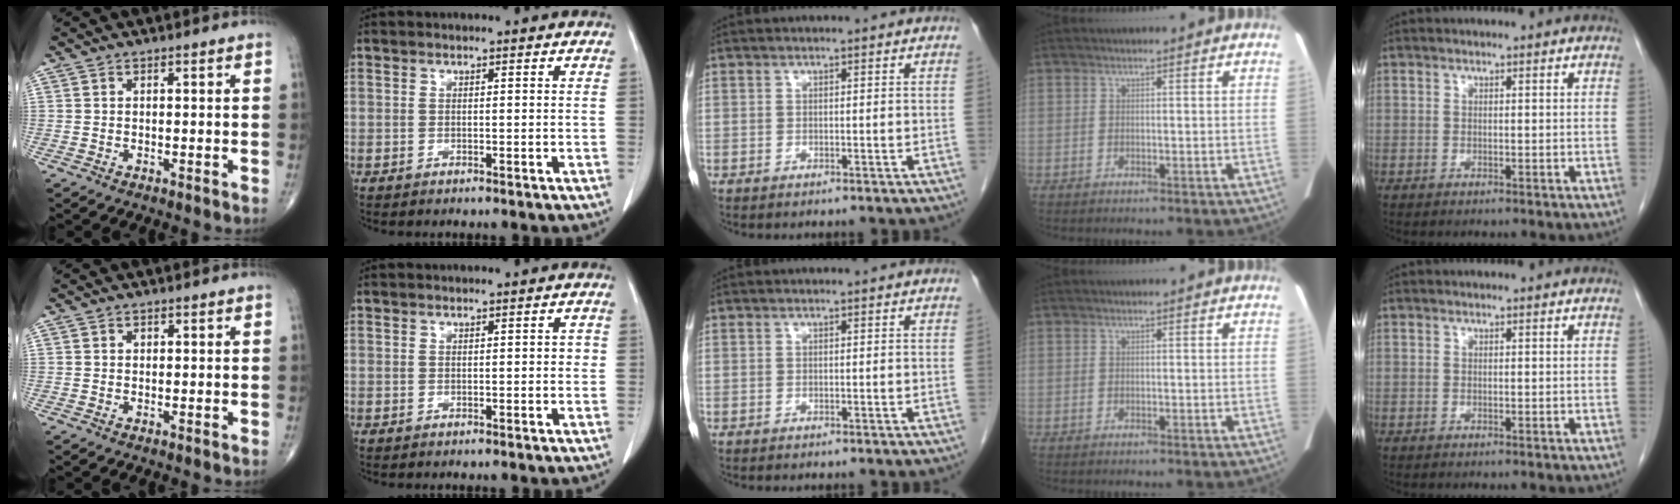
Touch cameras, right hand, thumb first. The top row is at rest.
{"thumb": {"total": 0.6, "force": [0.2, 0.5, 0.2], "torque": [0.002, 0.001, 0.002]}, "index": {"total": 0.8, "force": [0.0, 0.4, 0.7], "torque": [-0.005, 0.003, 0.000]}}